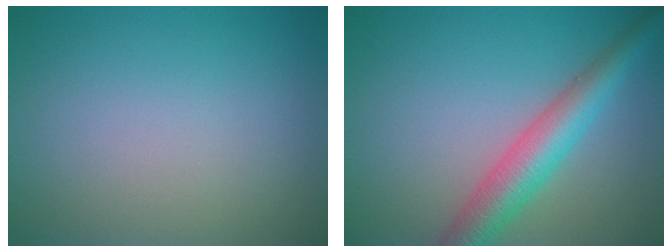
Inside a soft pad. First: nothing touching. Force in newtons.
{"total": 5.2, "press": 5.2, "slide": 0.1}